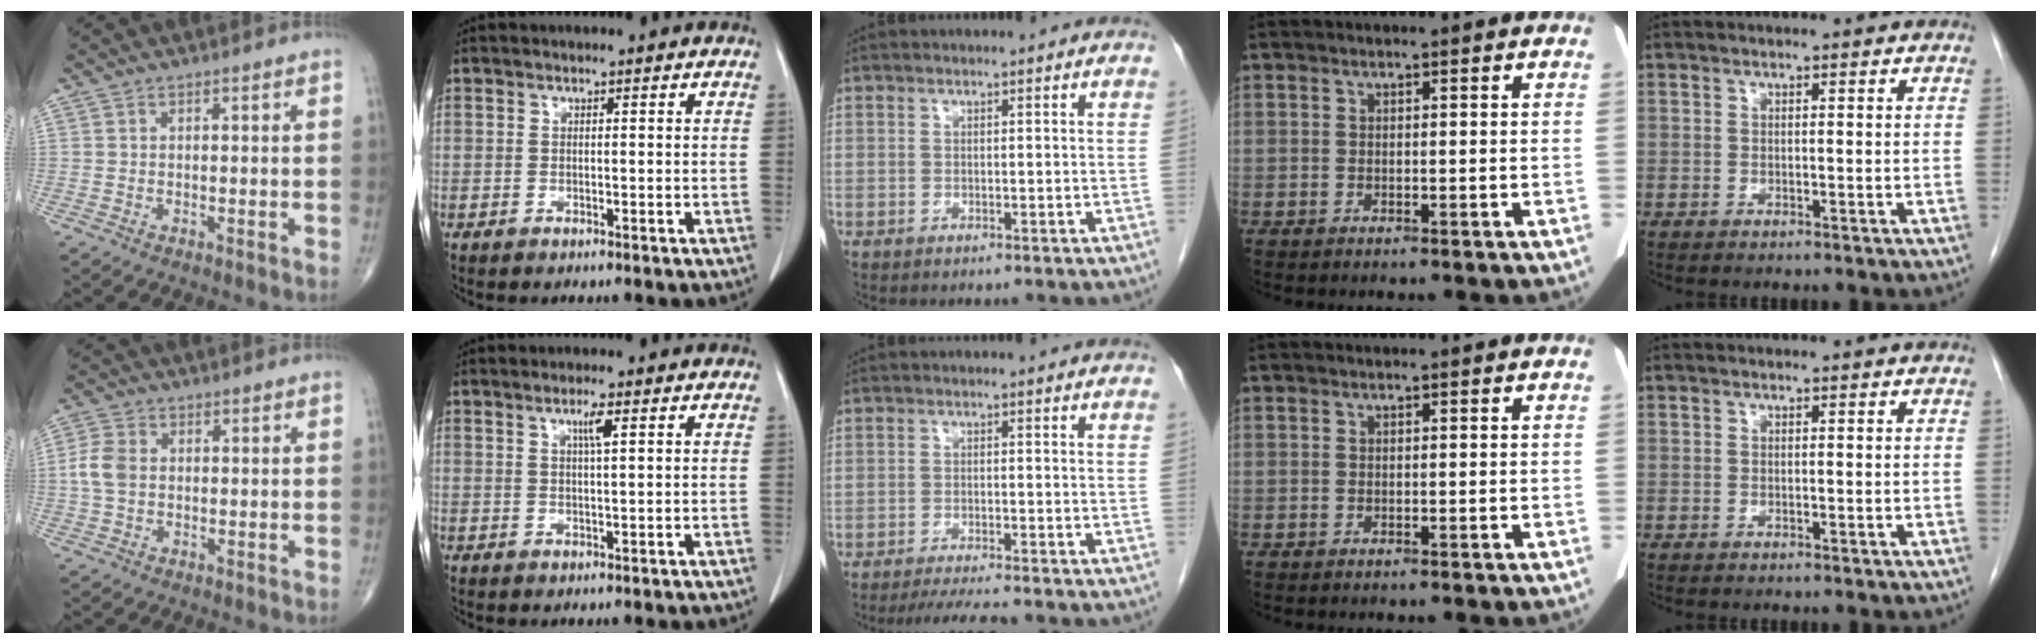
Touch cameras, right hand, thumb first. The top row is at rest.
{"thumb": {"total": 5.0, "force": [0.0, 3.6, 3.4], "torque": [-0.077, 0.009, -0.005]}, "index": {"total": 2.4, "force": [1.1, -0.1, 2.2], "torque": [-0.040, 0.001, 0.019]}, "middle": {"total": 5.2, "force": [-4.6, -0.2, 2.3], "torque": [-0.035, -0.018, -0.076]}}